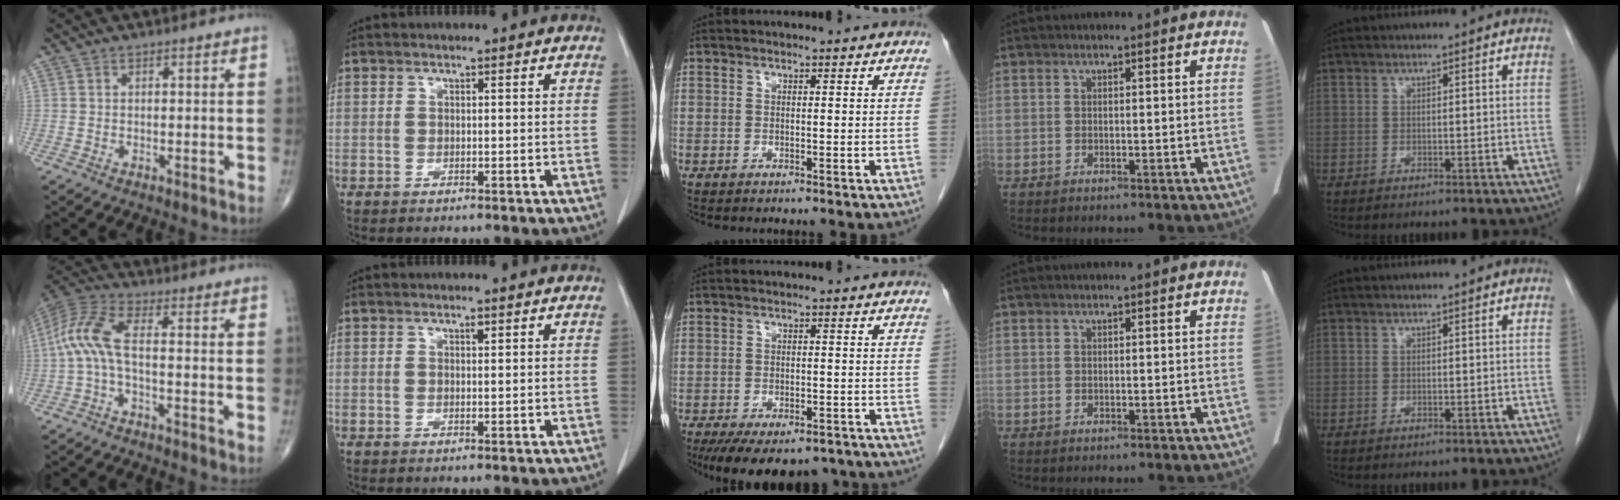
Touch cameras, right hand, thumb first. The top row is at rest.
{"thumb": {"total": 8.4, "force": [-1.4, 2.5, 8.0], "torque": [-0.195, 0.039, -0.034]}, "index": {"total": 0.6, "force": [0.4, 0.2, 0.5], "torque": [-0.011, -0.002, 0.006]}, "middle": {"total": 12.8, "force": [-9.7, 5.4, 6.3], "torque": [-0.117, -0.011, -0.129]}}